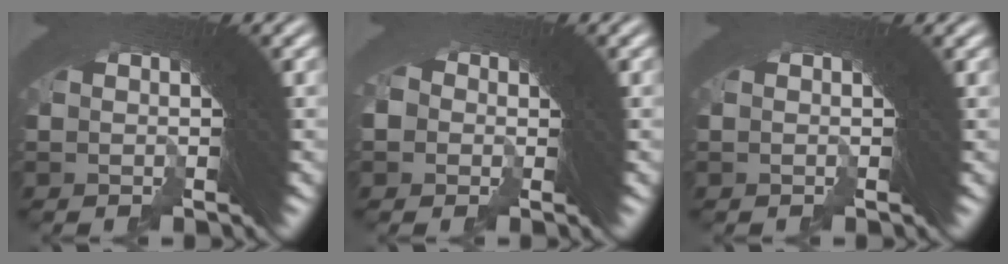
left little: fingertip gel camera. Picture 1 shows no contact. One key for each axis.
{"total": 2.1, "fx": -0.6, "fy": 1.9, "fz": 0.5, "tx": -0.001, "ty": 0.012, "tz": -0.021}
{"total": 0.5, "fx": 0.4, "fy": 0.0, "fz": 0.3, "tx": -0.004, "ty": 0.003, "tz": 0.003}